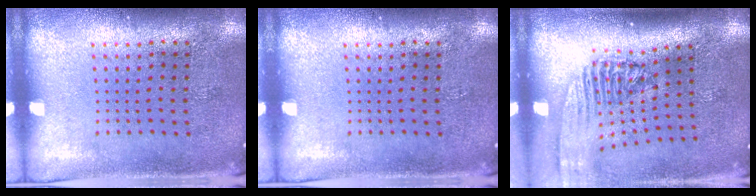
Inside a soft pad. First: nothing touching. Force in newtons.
{"total": 0.0}
{"total": 2.3, "press": 1.7, "slide": 1.5}